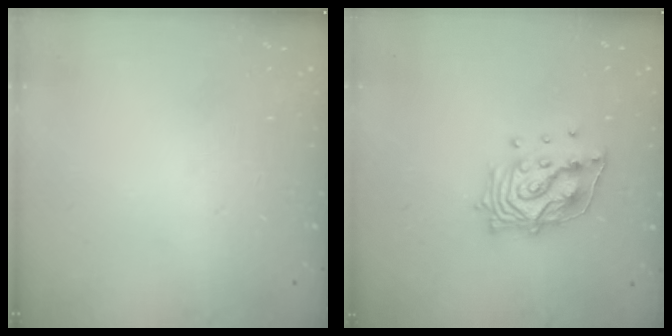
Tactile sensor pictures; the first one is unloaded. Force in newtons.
{"total": 13.2, "press": 13.2, "slide": 1.3}